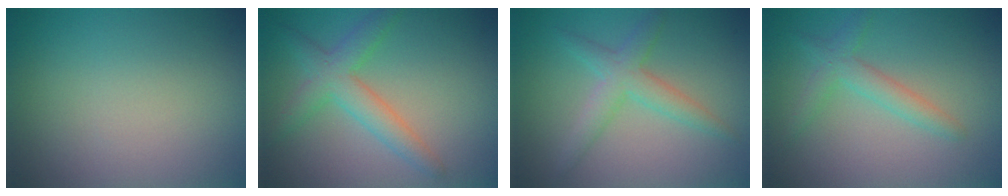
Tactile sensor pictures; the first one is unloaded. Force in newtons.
{"total": 3.9, "press": 3.9, "slide": 0.2}
{"total": 2.9, "press": 2.9, "slide": 0.1}
{"total": 2.4, "press": 2.4, "slide": 0.2}